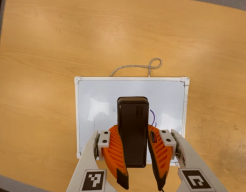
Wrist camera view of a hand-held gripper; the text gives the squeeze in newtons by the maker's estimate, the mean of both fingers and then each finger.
{"total": 13.0, "left": 9.5, "right": 16.6}